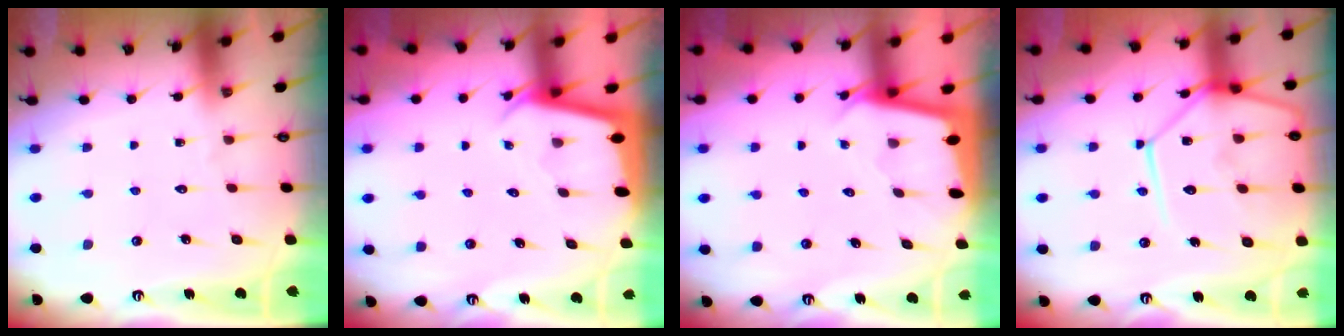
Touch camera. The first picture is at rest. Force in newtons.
{"total": 2.1, "press": 2.1, "slide": 0.1}
{"total": 1.8, "press": 1.8, "slide": 0.1}
{"total": 17.9, "press": 17.8, "slide": 1.6}